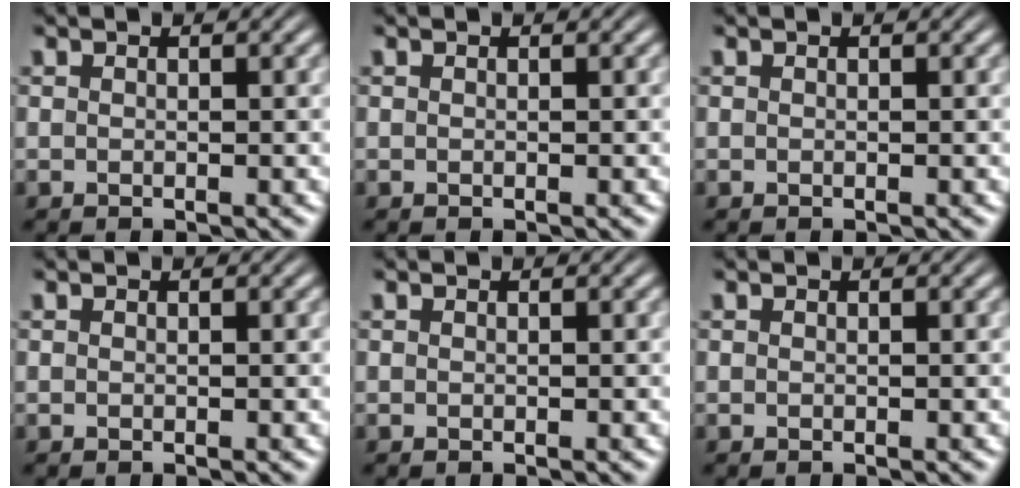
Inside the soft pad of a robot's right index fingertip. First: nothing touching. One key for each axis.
{"total": 0.0}
{"total": 0.0}
{"total": 0.0}
{"total": 0.0}
{"total": 0.0}